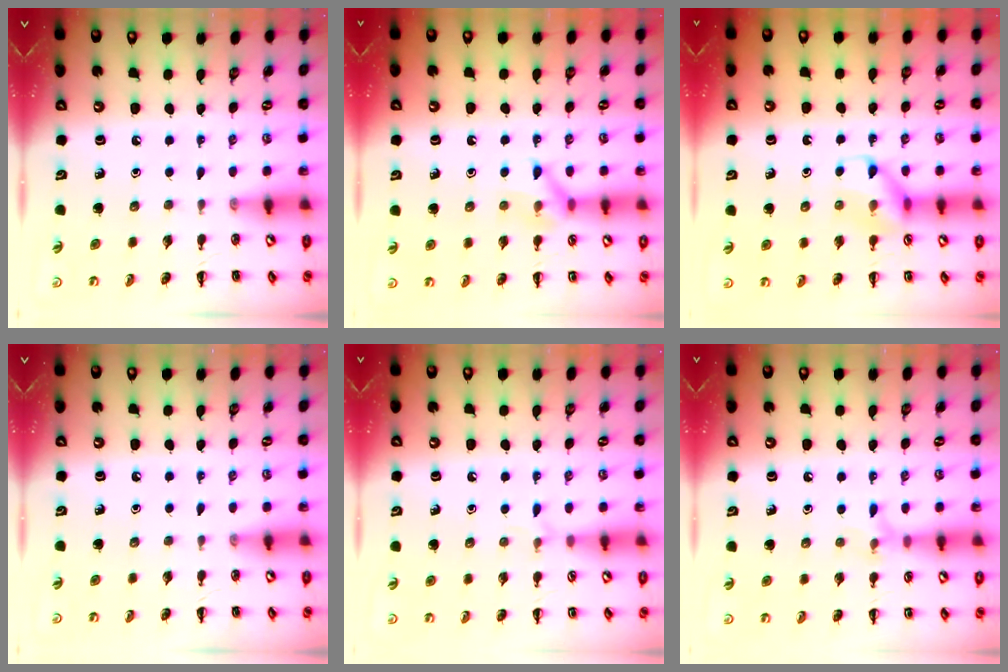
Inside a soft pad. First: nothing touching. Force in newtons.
{"total": 8.9, "press": 8.9, "slide": 0.7}
{"total": 10.5, "press": 10.5, "slide": 1.0}
{"total": 0.0}
{"total": 5.2, "press": 4.8, "slide": 1.9}
{"total": 6.6, "press": 6.4, "slide": 1.9}